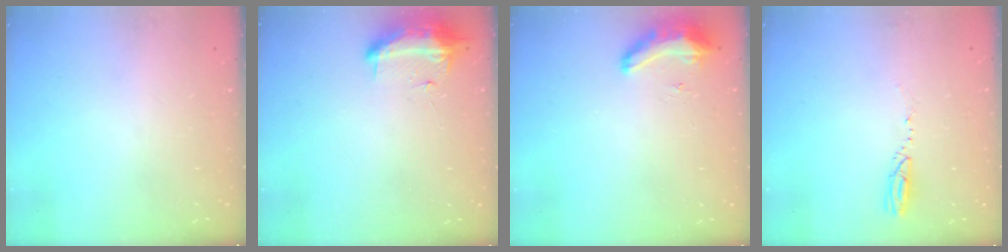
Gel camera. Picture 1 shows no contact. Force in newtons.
{"total": 18.3, "press": 11.7, "slide": 14.2}
{"total": 8.6, "press": 8.4, "slide": 1.5}
{"total": 3.4, "press": 3.3, "slide": 0.8}